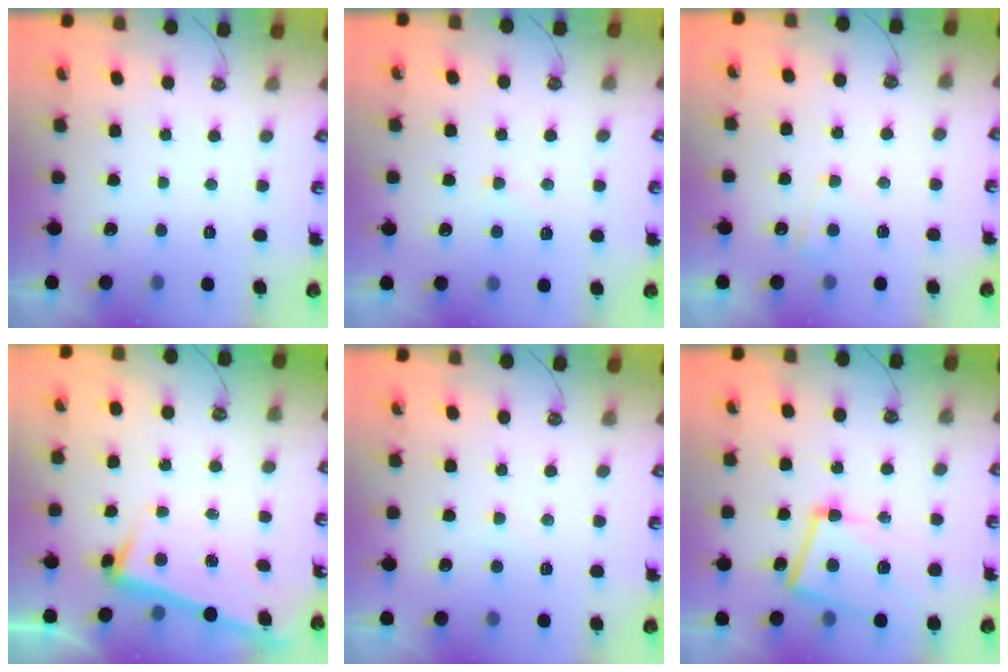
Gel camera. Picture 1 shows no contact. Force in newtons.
{"total": 0.9, "press": 0.6, "slide": 0.7}
{"total": 3.2, "press": 3.1, "slide": 0.8}
{"total": 3.3, "press": 3.1, "slide": 1.1}
{"total": 5.2, "press": 5.2, "slide": 0.5}
{"total": 9.5, "press": 9.3, "slide": 2.2}